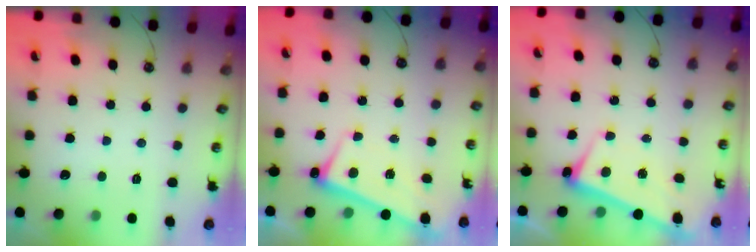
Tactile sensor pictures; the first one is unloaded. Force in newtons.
{"total": 2.7, "press": 2.6, "slide": 0.8}
{"total": 2.4, "press": 2.3, "slide": 0.7}